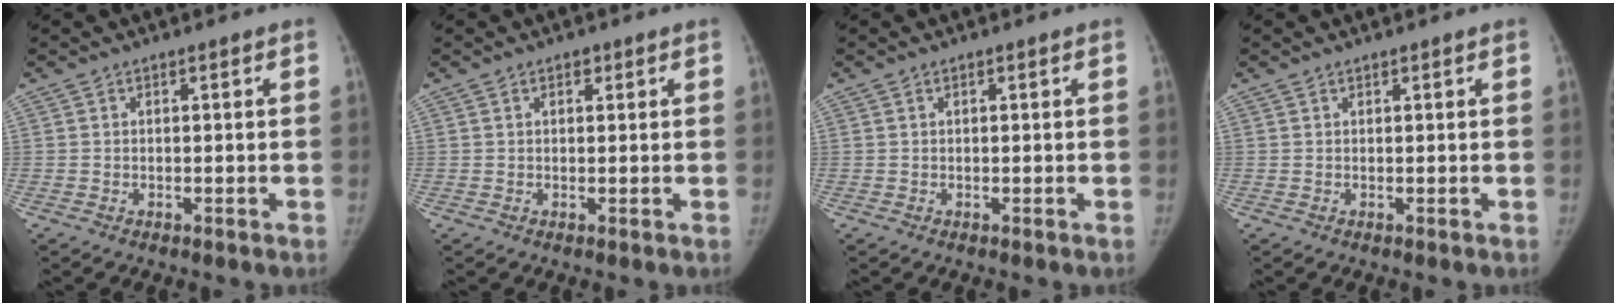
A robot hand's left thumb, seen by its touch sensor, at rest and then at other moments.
{"total": 1.7, "force": [0.9, 1.0, 1.0], "torque": [-0.008, -0.003, 0.012]}
{"total": 0.5, "force": [0.2, 0.2, 0.4], "torque": [-0.008, 0.002, 0.004]}
{"total": 0.5, "force": [0.5, 0.2, 0.0], "torque": [0.000, -0.004, 0.008]}